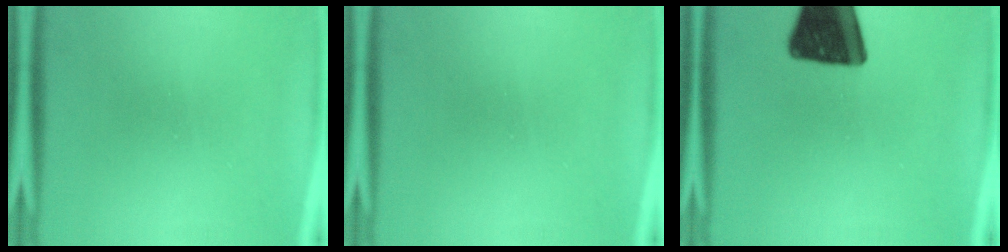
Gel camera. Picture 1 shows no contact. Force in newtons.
{"total": 0.0}
{"total": 16.8}